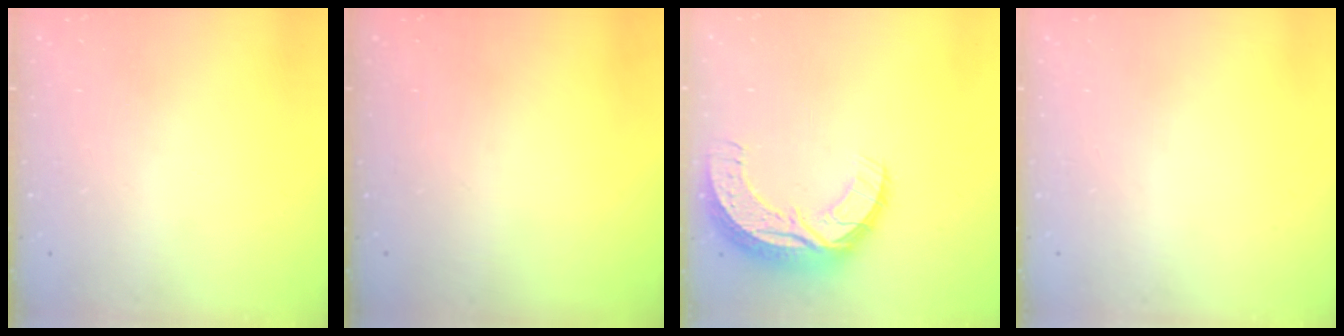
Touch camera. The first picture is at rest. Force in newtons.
{"total": 0.0}
{"total": 12.5, "press": 12.5, "slide": 0.7}
{"total": 0.0}